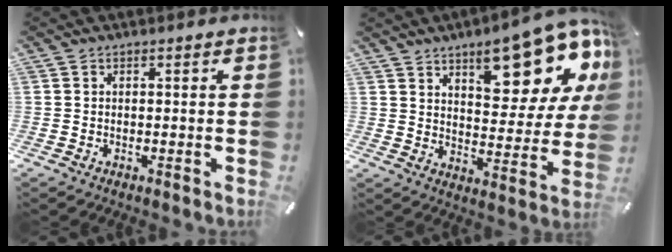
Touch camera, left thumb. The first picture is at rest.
{"total": 17.6, "force": [11.9, 7.1, 10.9], "torque": [-0.139, -0.082, 0.197]}